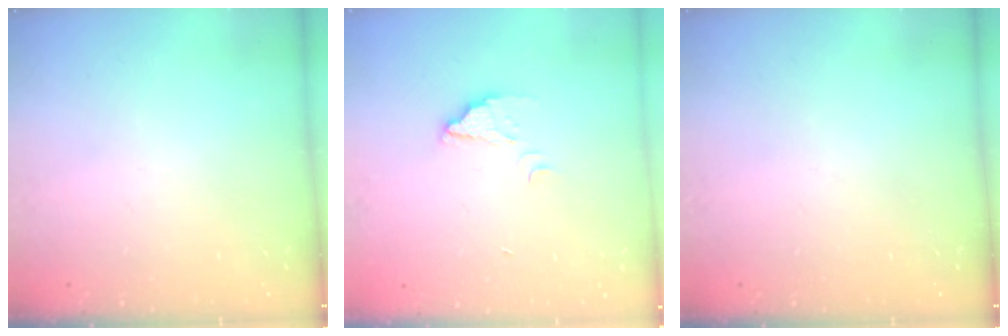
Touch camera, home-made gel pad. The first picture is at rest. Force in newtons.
{"total": 1.9, "press": 1.9, "slide": 0.1}
{"total": 0.0}